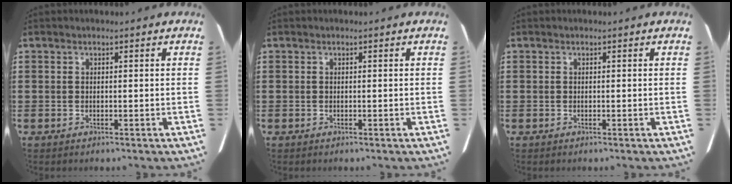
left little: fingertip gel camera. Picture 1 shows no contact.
{"total": 0.0}
{"total": 0.0}